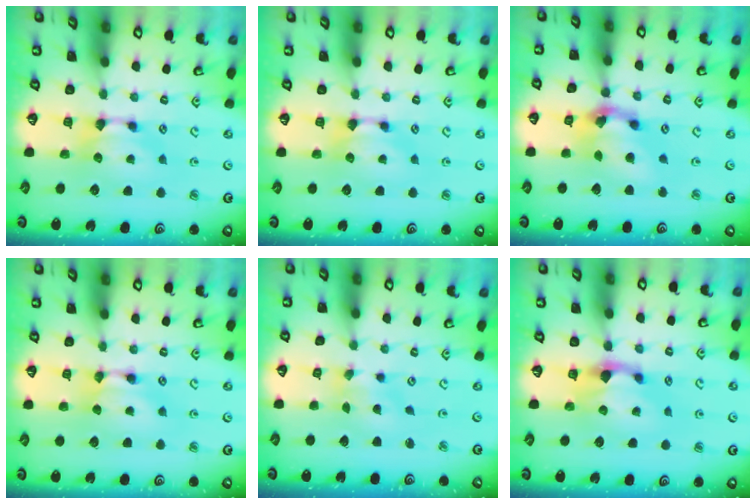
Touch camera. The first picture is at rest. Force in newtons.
{"total": 0.0}
{"total": 7.4, "press": 7.1, "slide": 2.3}
{"total": 1.6, "press": 1.6, "slide": 0.2}
{"total": 1.5, "press": 1.1, "slide": 1.0}
{"total": 2.0, "press": 1.8, "slide": 1.0}